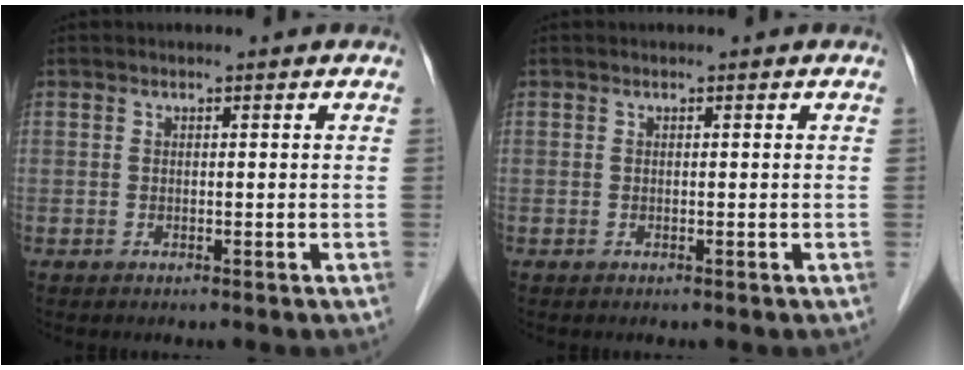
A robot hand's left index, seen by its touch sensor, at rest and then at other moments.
{"total": 0.0}